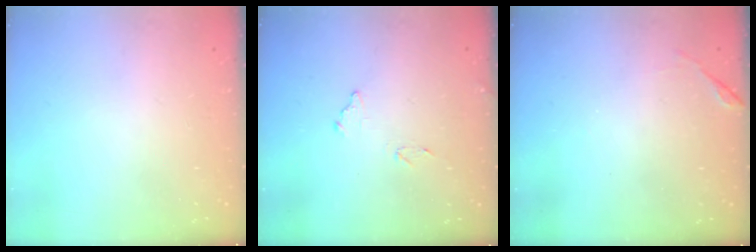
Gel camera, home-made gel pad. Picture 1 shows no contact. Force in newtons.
{"total": 7.8, "press": 7.8, "slide": 0.5}
{"total": 6.7, "press": 6.7, "slide": 0.2}